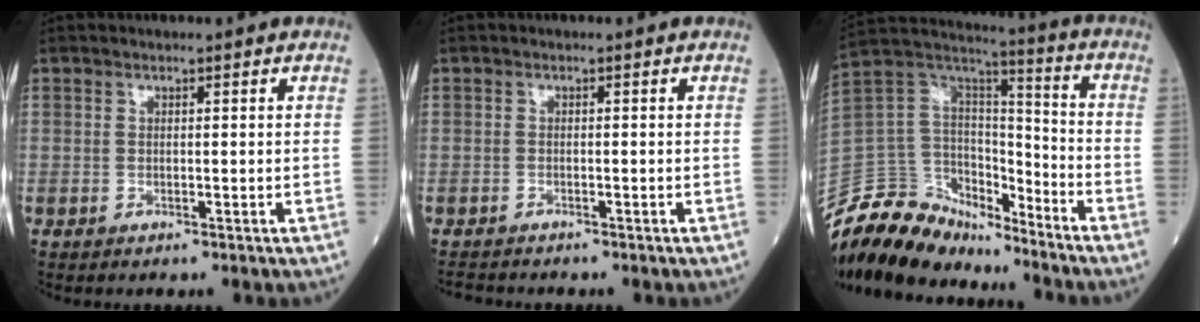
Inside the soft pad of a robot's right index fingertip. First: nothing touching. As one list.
[{"total": 1.9, "force": [-1.8, 0.7, 0.0], "torque": [-0.004, -0.003, -0.032]}, {"total": 20.0, "force": [-17.9, 7.2, 5.4], "torque": [-0.123, 0.047, -0.317]}]